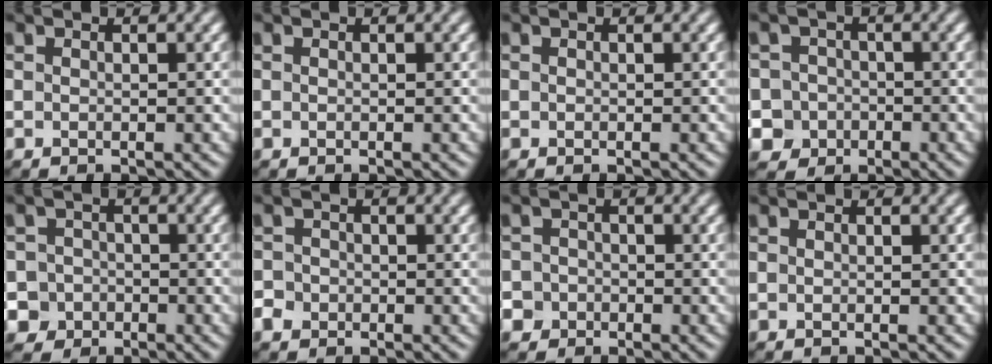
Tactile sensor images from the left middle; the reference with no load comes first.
{"total": 0.0}
{"total": 0.0}
{"total": 5.8, "force": [-2.3, 5.3, 0.8], "torque": [-0.001, 0.004, -0.065]}
{"total": 5.2, "force": [-2.2, 4.7, 0.6], "torque": [0.009, 0.004, -0.062]}
{"total": 2.1, "force": [-0.8, 1.9, 0.5], "torque": [-0.001, 0.002, -0.017]}
{"total": 3.5, "force": [-1.4, 3.2, 0.5], "torque": [0.014, 0.007, -0.048]}
{"total": 0.0}